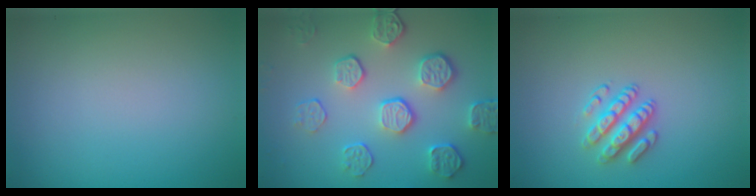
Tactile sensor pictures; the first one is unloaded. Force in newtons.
{"total": 5.6, "press": 4.0, "slide": 3.9}
{"total": 2.7, "press": 2.5, "slide": 1.2}